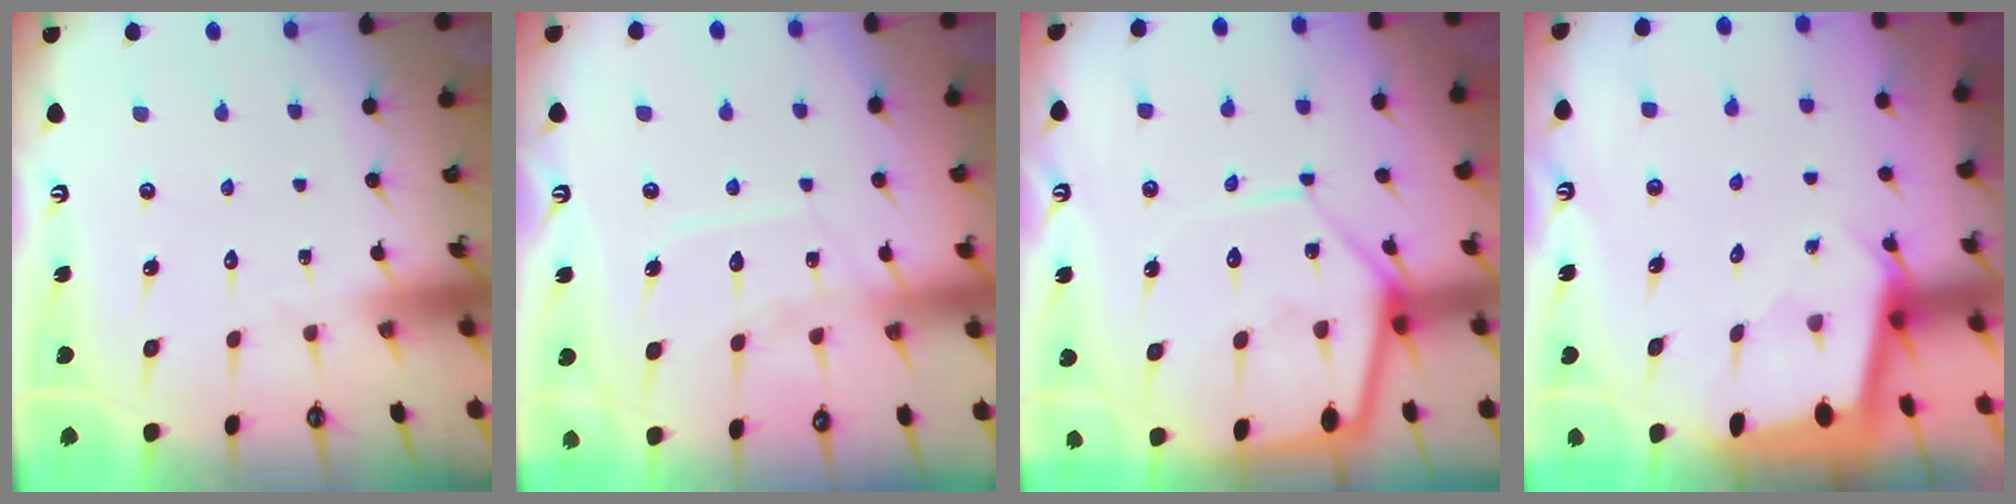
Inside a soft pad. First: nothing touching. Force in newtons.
{"total": 9.6, "press": 9.5, "slide": 1.0}
{"total": 12.8, "press": 12.8, "slide": 1.1}
{"total": 2.0, "press": 2.0, "slide": 0.1}